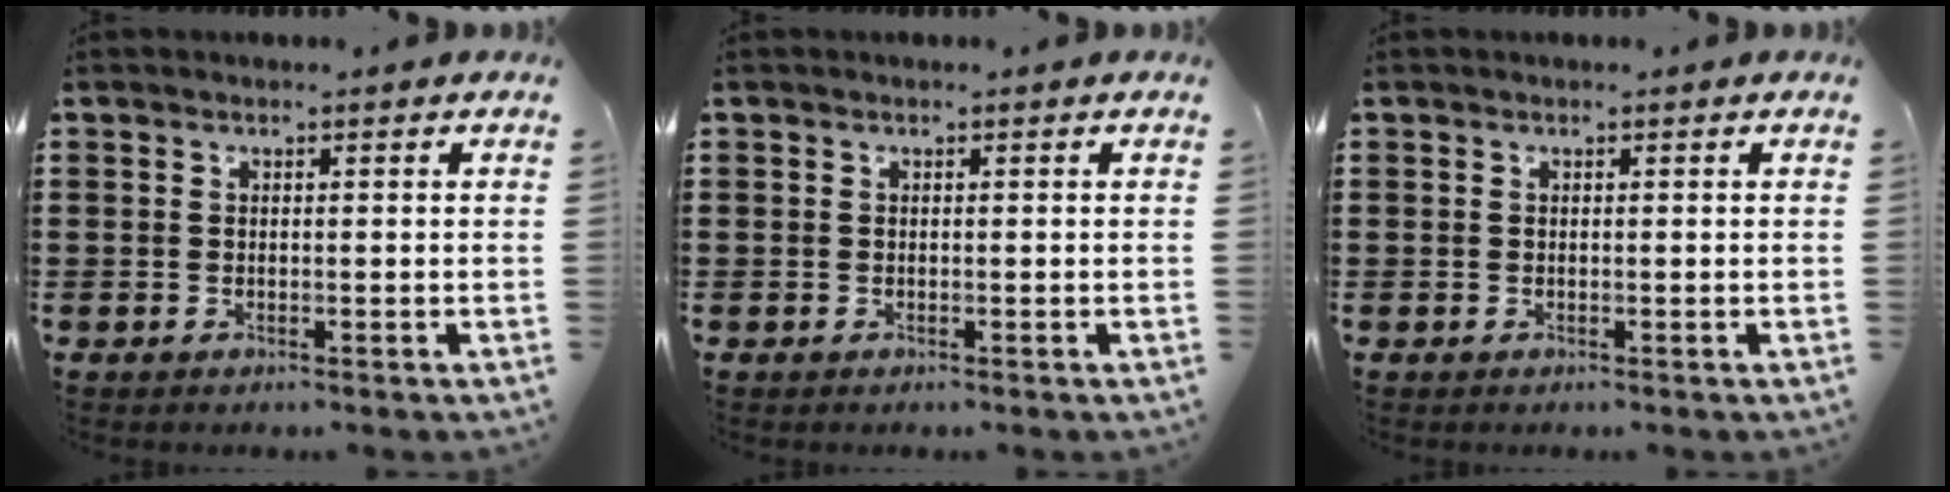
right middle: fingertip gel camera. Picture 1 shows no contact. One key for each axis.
{"total": 0.0}
{"total": 0.0}